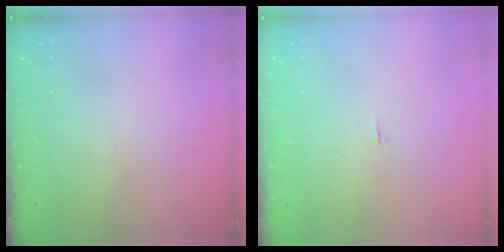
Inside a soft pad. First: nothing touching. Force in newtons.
{"total": 1.8, "press": 1.8, "slide": 0.1}